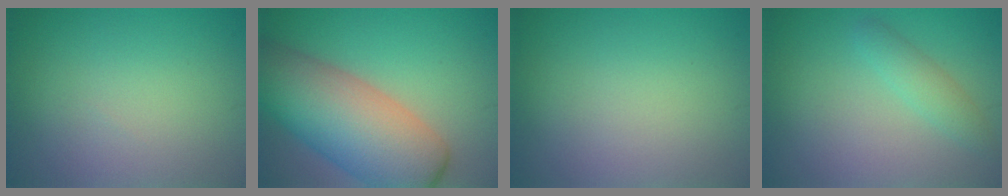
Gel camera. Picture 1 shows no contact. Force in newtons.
{"total": 10.6, "press": 10.6, "slide": 0.4}
{"total": 0.0}
{"total": 1.9, "press": 1.9, "slide": 0.1}